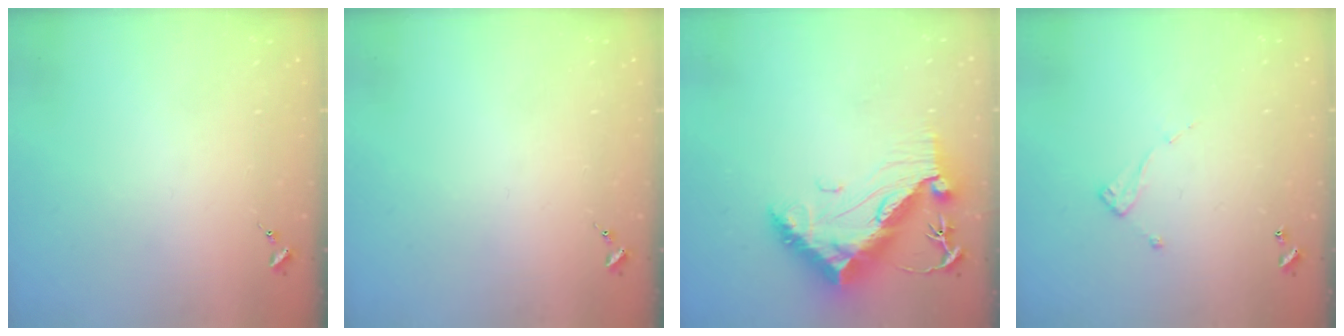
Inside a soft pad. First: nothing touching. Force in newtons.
{"total": 0.0}
{"total": 14.8, "press": 14.7, "slide": 1.3}
{"total": 5.0, "press": 5.0, "slide": 0.4}